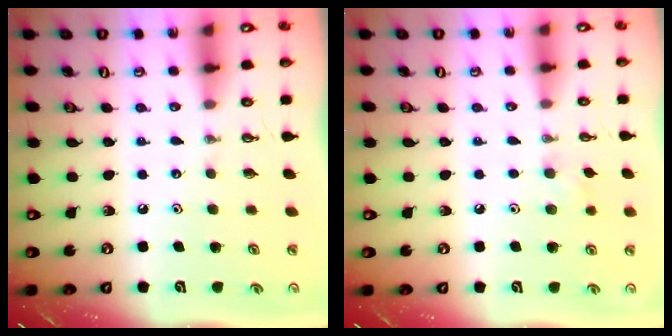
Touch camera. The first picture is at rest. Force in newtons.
{"total": 5.8, "press": 5.7, "slide": 1.0}